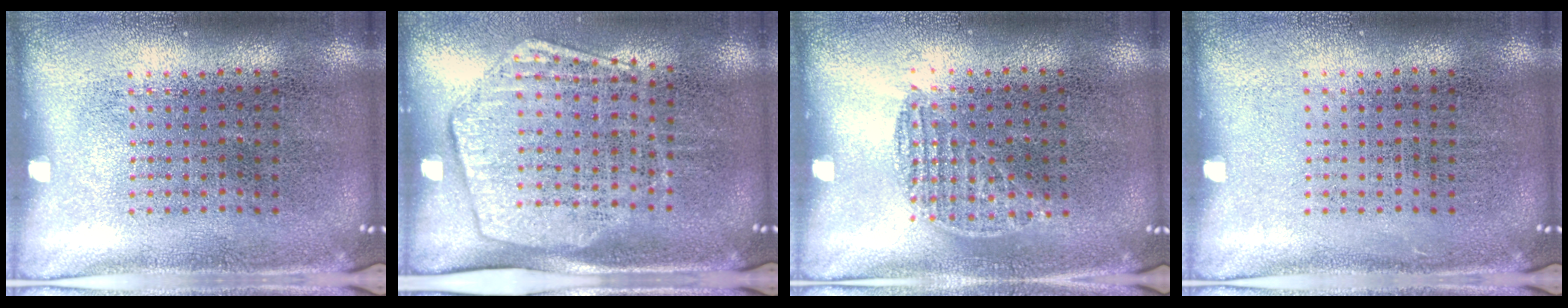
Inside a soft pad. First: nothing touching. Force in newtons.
{"total": 1.9, "press": 1.6, "slide": 1.1}
{"total": 0.8, "press": 0.7, "slide": 0.5}
{"total": 0.0}